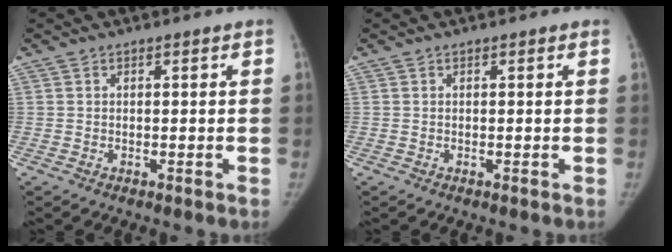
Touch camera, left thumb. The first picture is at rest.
{"total": 0.0}